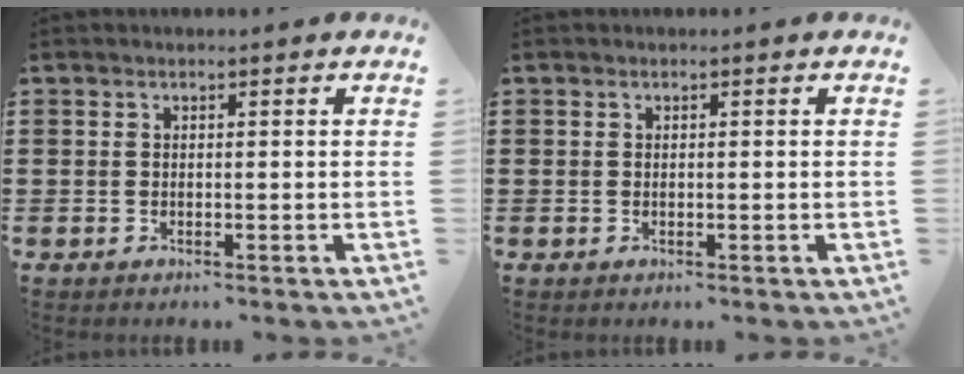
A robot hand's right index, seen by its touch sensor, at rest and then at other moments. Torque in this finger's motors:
{"motor_torque": [-0.96, 1.18, -0.01, 0.00]}